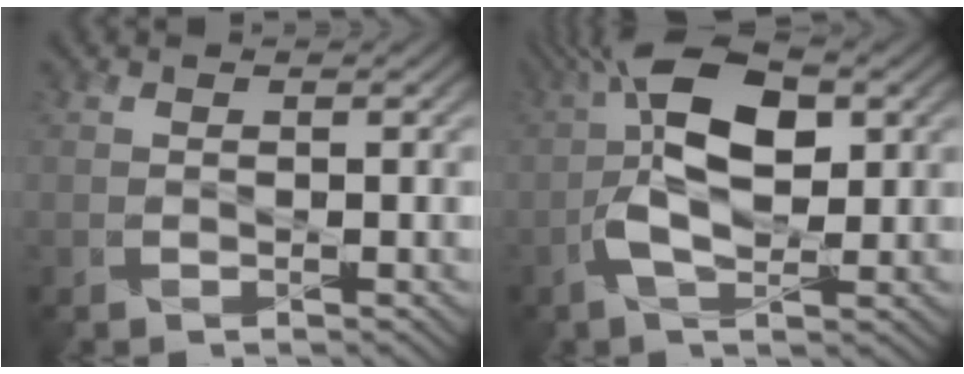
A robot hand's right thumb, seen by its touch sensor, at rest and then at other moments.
{"total": 10.2, "force": [0.4, 4.4, 9.2], "torque": [-0.181, 0.025, -0.007]}